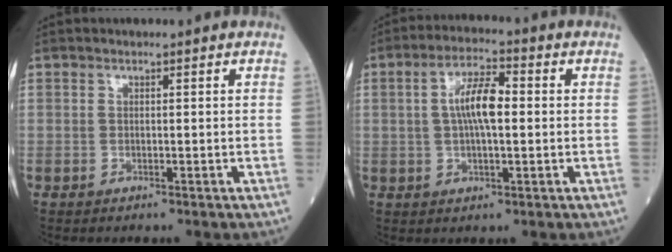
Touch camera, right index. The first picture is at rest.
{"total": 7.2, "force": [0.7, 1.9, 6.9], "torque": [-0.133, 0.015, 0.010]}